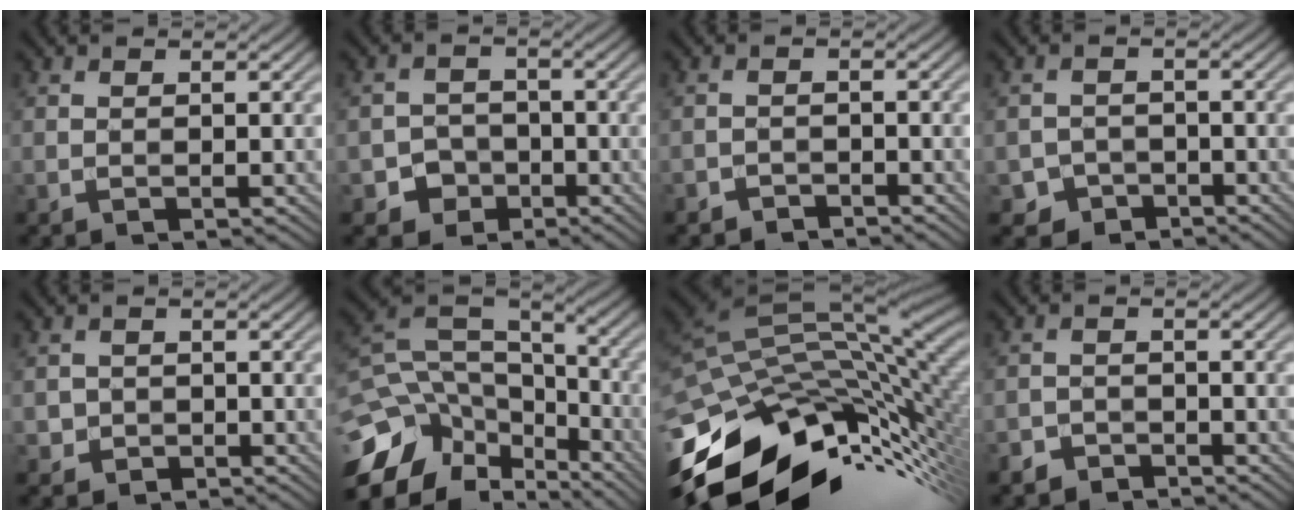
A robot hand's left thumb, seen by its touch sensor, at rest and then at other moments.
{"total": 3.3, "force": [-1.8, 2.7, 0.5], "torque": [0.001, 0.002, -0.036]}
{"total": 1.6, "force": [-1.5, 0.3, -0.3], "torque": [0.006, 0.002, -0.032]}
{"total": 2.7, "force": [-1.9, 2.0, 0.0], "torque": [0.003, -0.001, -0.038]}
{"total": 1.7, "force": [-0.8, 1.5, -0.2], "torque": [0.007, -0.003, -0.016]}
{"total": 15.5, "force": [-9.2, 10.1, 7.2], "torque": [-0.203, -0.023, -0.111]}
{"total": 15.6, "force": [-8.4, 8.1, 10.4], "torque": [-0.232, -0.026, -0.139]}
{"total": 2.3, "force": [-2.1, 0.9, -0.2], "torque": [0.007, 0.005, -0.045]}